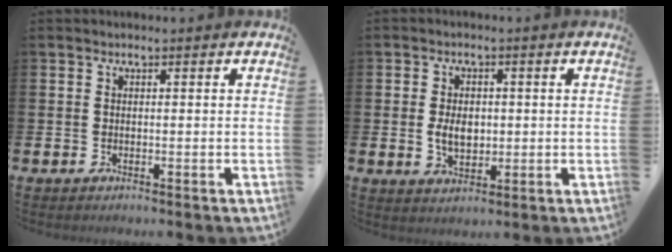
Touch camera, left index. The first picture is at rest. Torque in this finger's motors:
{"motor_torque": [0.89, -0.22, 0.19, 0.15]}